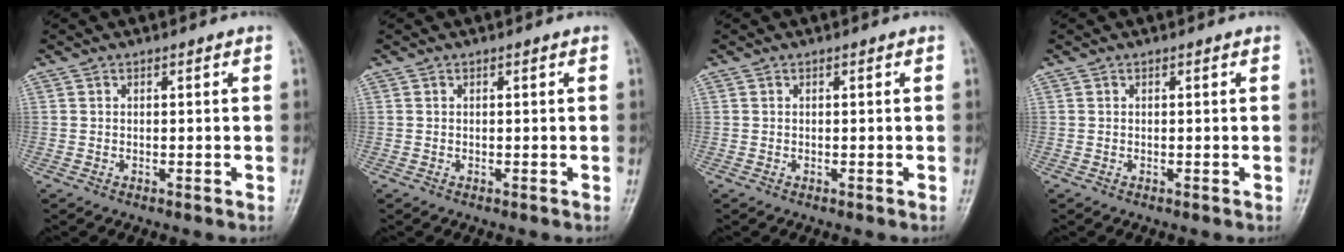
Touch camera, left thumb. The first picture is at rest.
{"total": 0.0}
{"total": 0.0}
{"total": 0.0}